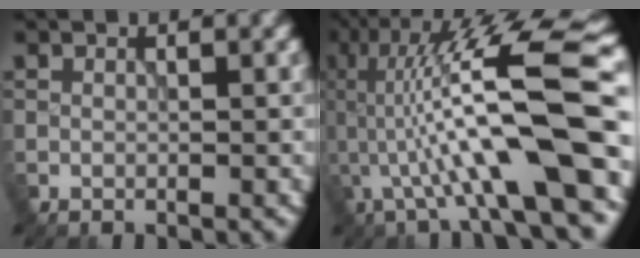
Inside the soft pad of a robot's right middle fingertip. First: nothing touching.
{"total": 13.8, "force": [-0.6, 2.7, 13.6], "torque": [-0.222, 0.032, -0.009]}